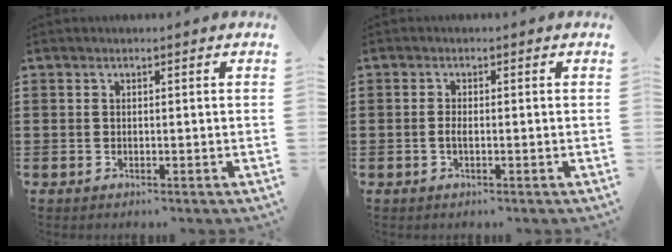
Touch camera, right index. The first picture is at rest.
{"total": 1.4, "force": [-0.4, 0.4, 1.3], "torque": [-0.032, -0.002, -0.010]}